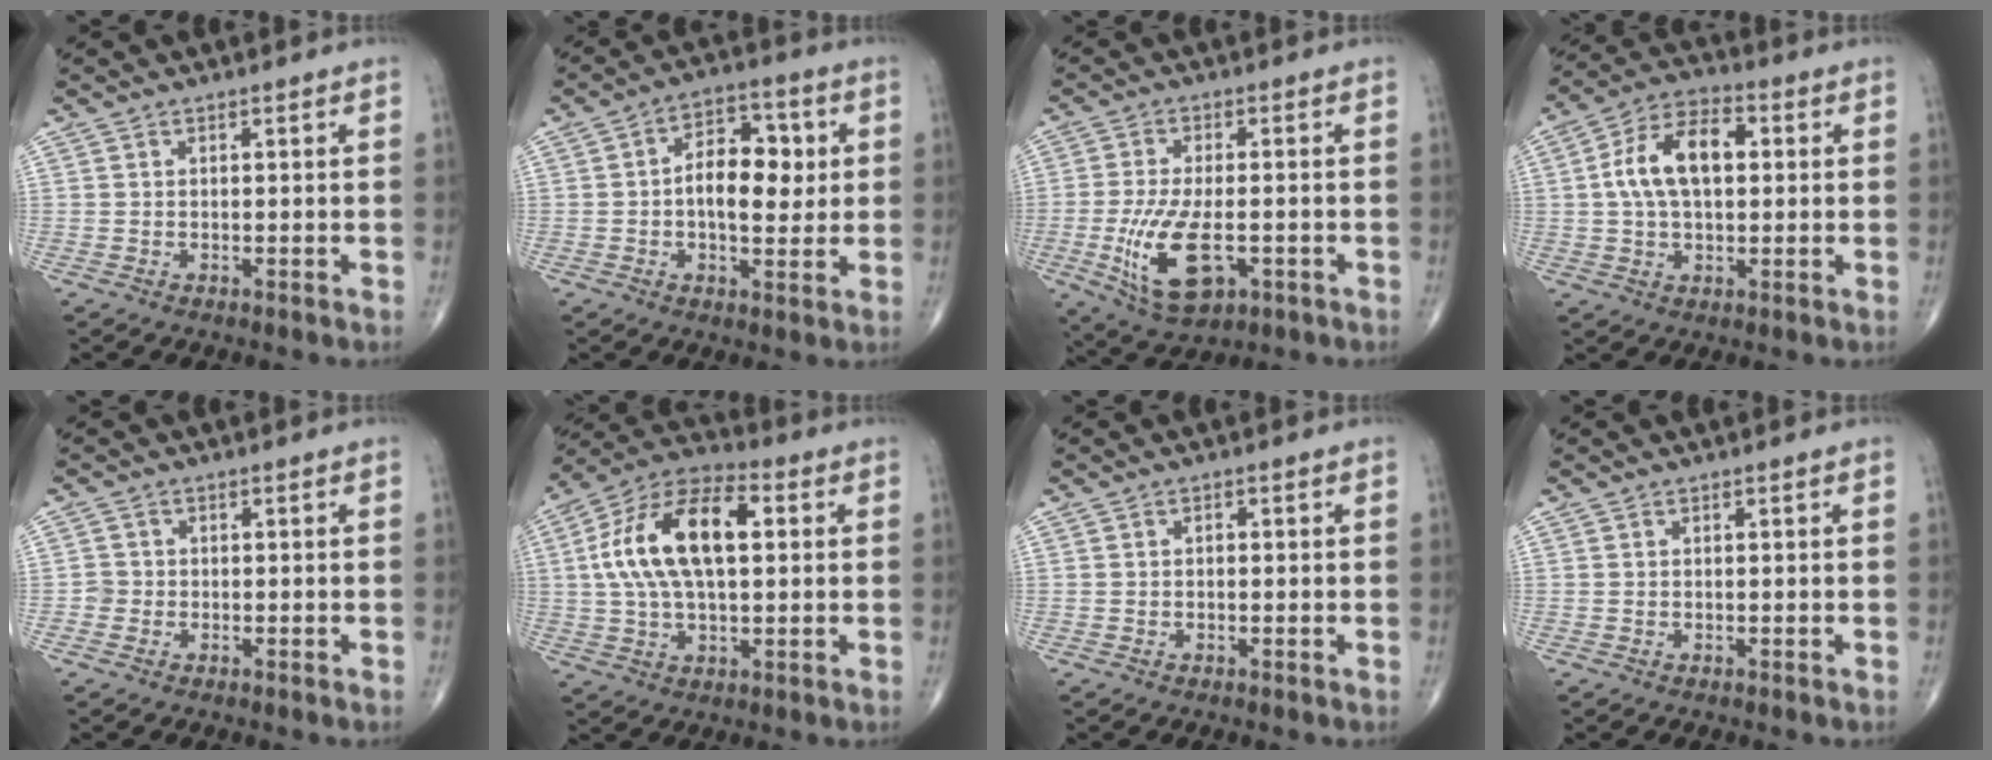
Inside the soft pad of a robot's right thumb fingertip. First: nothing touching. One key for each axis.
{"total": 11.1, "fx": 0.8, "fy": 6.3, "fz": 9.1, "tx": -0.116, "ty": 0.014, "tz": 0.009}
{"total": 12.5, "fx": -3.3, "fy": 5.7, "fz": 10.6, "tx": -0.206, "ty": -0.005, "tz": -0.047}
{"total": 12.8, "fx": 1.7, "fy": 7.3, "fz": 10.3, "tx": -0.182, "ty": 0.026, "tz": 0.023}
{"total": 1.5, "fx": -0.5, "fy": 1.4, "fz": 0.1, "tx": 0.007, "ty": 0.006, "tz": -0.015}
{"total": 18.3, "fx": 3.0, "fy": 9.2, "fz": 15.5, "tx": -0.285, "ty": 0.030, "tz": 0.046}
{"total": 0.8, "fx": 0.0, "fy": 0.5, "fz": 0.7, "tx": -0.013, "ty": 0.002, "tz": 0.000}
{"total": 0.0}